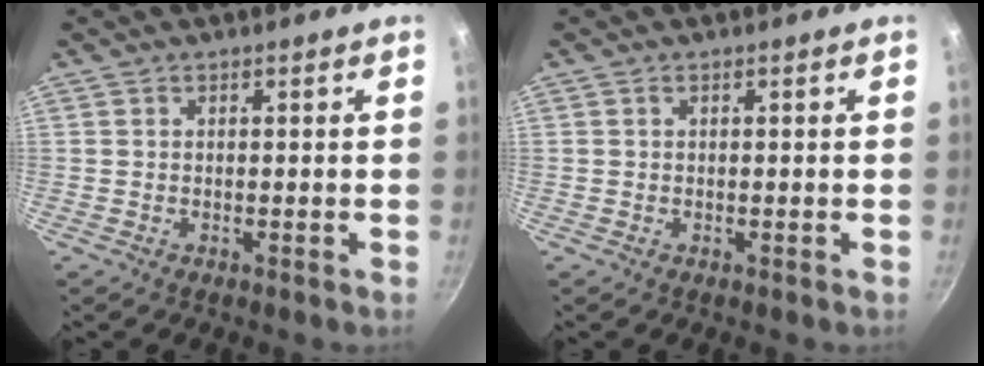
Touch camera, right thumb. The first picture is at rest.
{"total": 0.0}